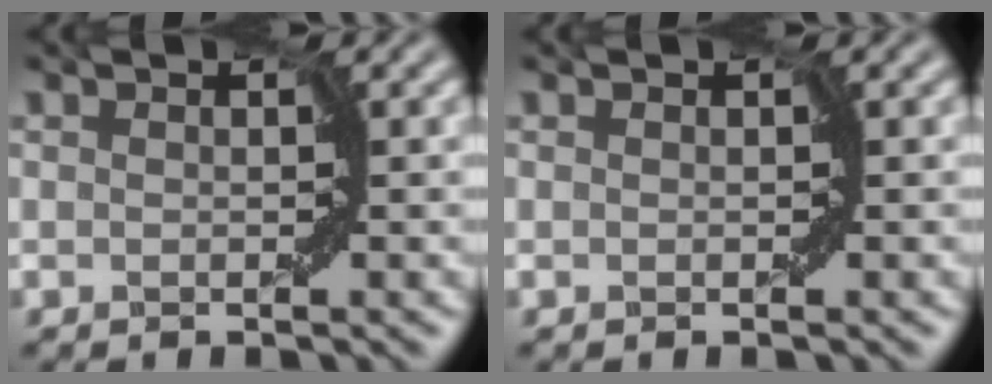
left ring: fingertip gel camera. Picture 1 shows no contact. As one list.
[{"total": 0.0}]